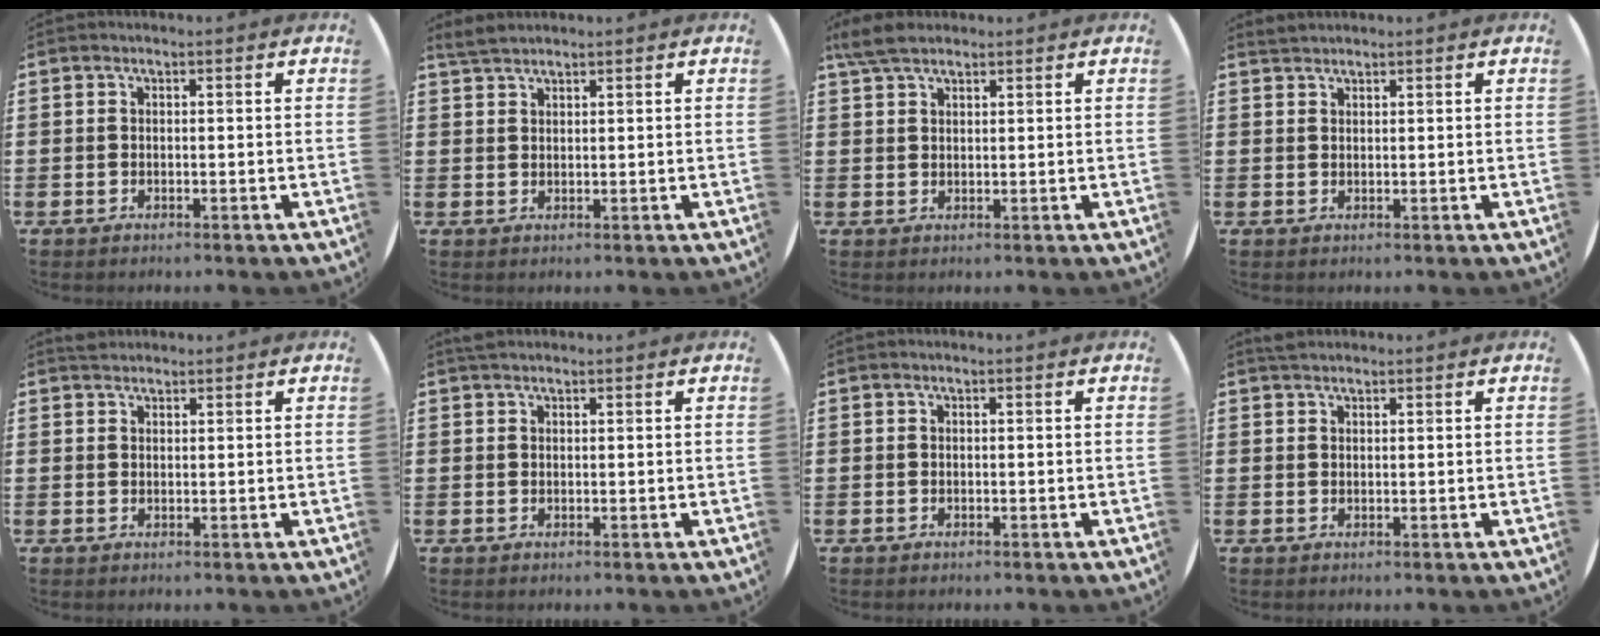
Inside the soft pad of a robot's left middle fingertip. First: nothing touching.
{"total": 2.2, "force": [2.1, 0.4, 0.6], "torque": [-0.015, 0.005, 0.040]}
{"total": 4.1, "force": [3.2, 1.4, 2.1], "torque": [-0.049, 0.005, 0.060]}
{"total": 1.2, "force": [1.2, 0.2, 0.0], "torque": [-0.001, 0.002, 0.023]}
{"total": 1.3, "force": [1.3, 0.3, 0.0], "torque": [0.006, 0.000, 0.024]}
{"total": 0.9, "force": [0.9, 0.2, 0.1], "torque": [0.003, -0.001, 0.016]}
{"total": 0.0}
{"total": 1.2, "force": [1.1, 0.3, 0.2], "torque": [0.003, 0.000, 0.019]}